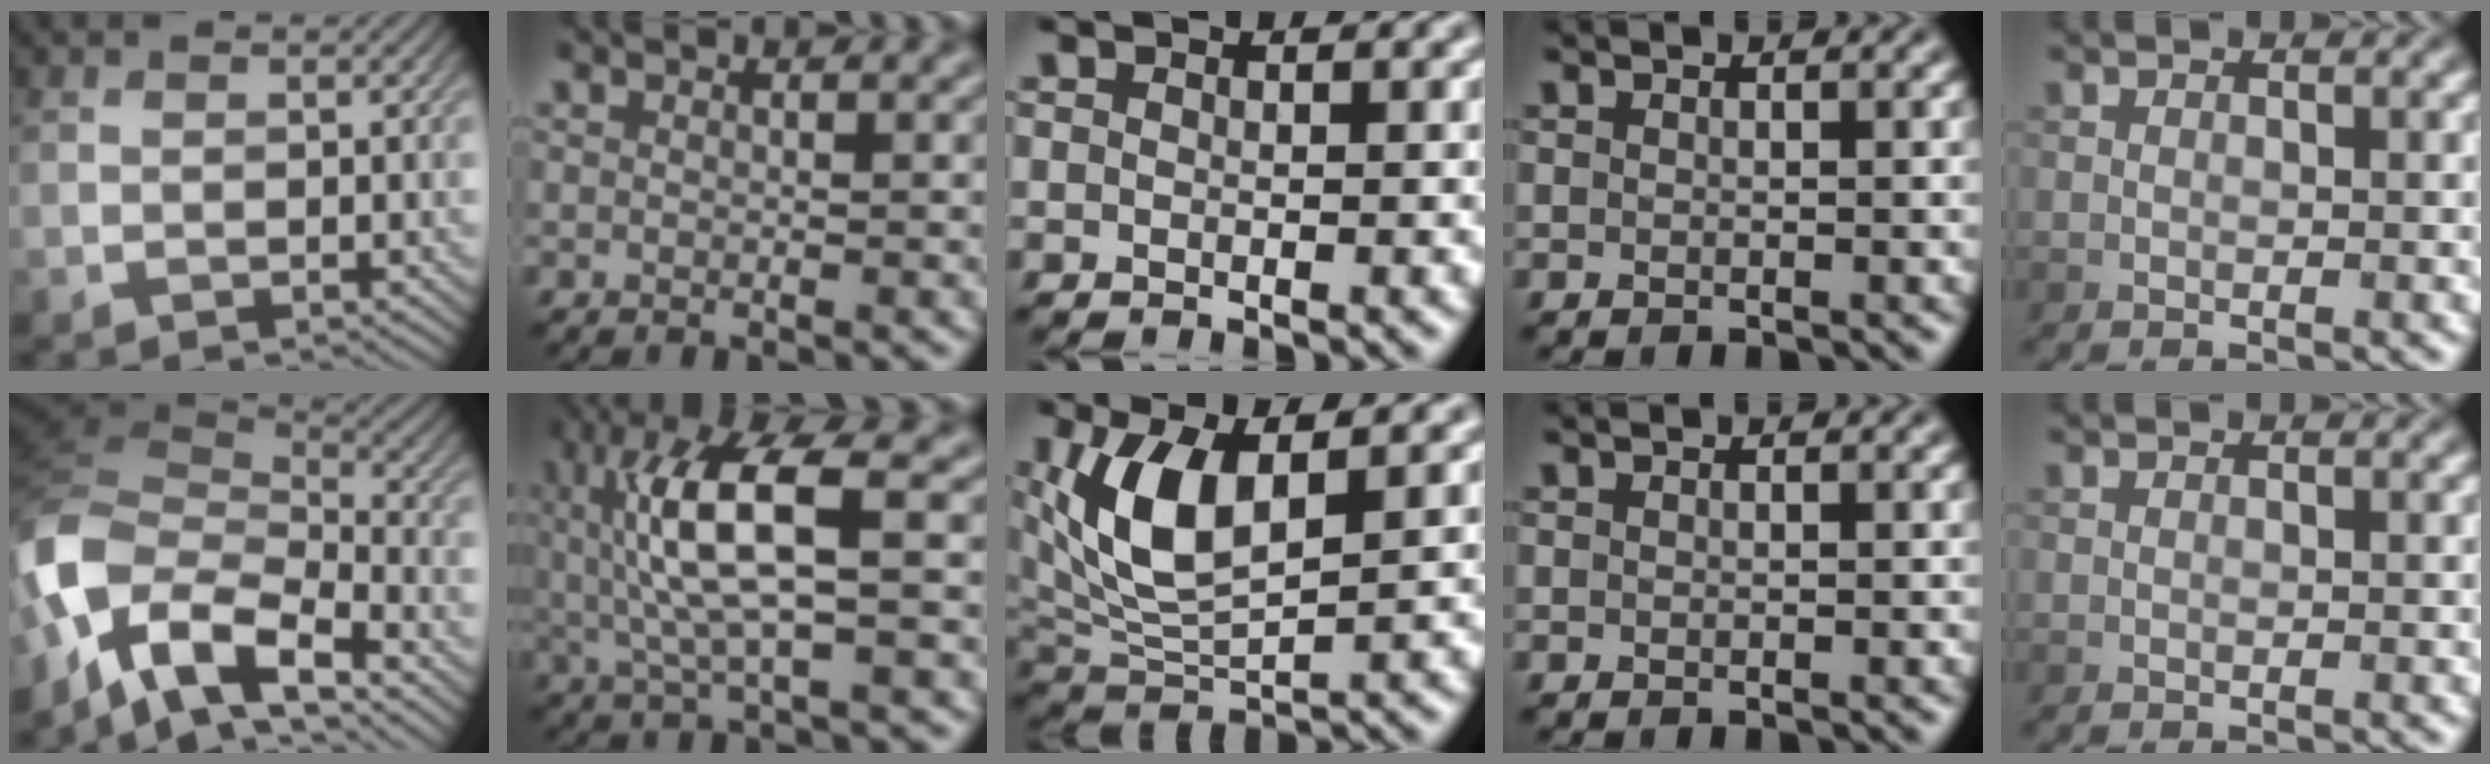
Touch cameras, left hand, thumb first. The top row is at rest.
{"thumb": {"total": 13.2, "force": [-5.8, 6.8, 9.7], "torque": [-0.242, -0.004, -0.113]}, "index": {"total": 8.0, "force": [0.5, 2.1, 7.7], "torque": [-0.156, 0.010, 0.017]}, "middle": {"total": 6.6, "force": [1.9, 3.1, 5.5], "torque": [-0.125, -0.004, 0.042]}}